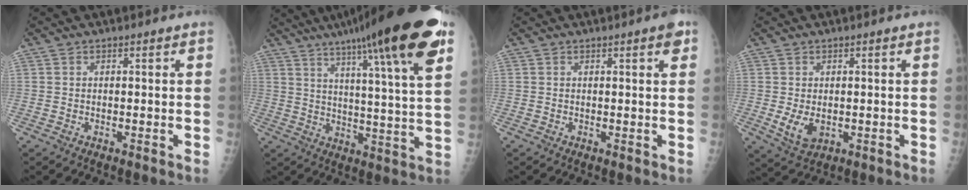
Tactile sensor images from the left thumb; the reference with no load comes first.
{"total": 24.4, "force": [14.8, 2.6, 19.2], "torque": [-0.281, -0.033, 0.208]}
{"total": 2.2, "force": [1.1, 0.4, 1.8], "torque": [-0.021, -0.002, 0.012]}
{"total": 4.8, "force": [-0.5, 3.1, 3.6], "torque": [-0.060, -0.012, 0.003]}